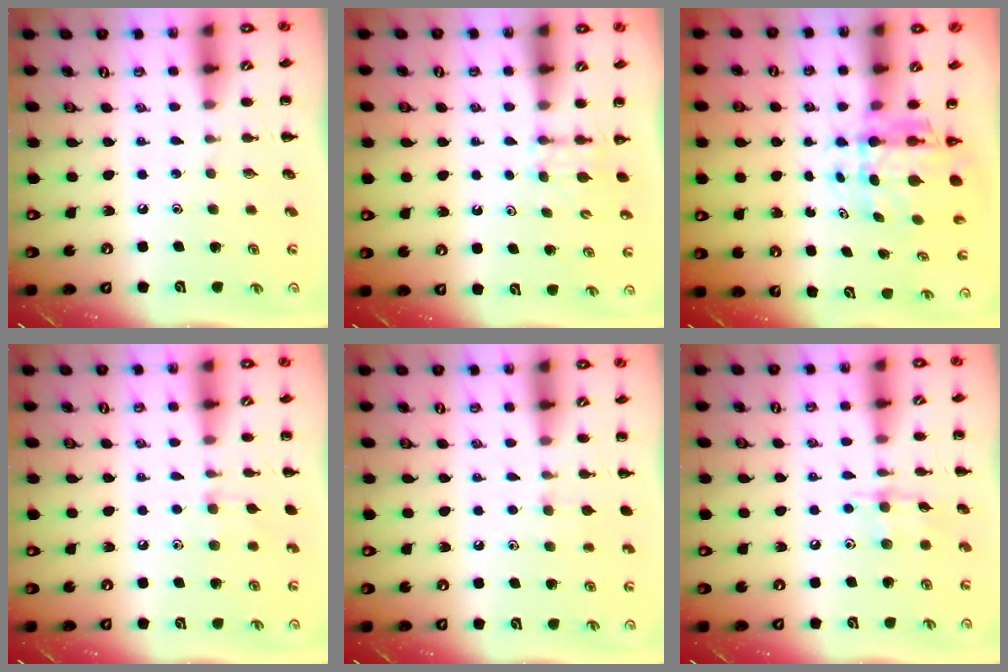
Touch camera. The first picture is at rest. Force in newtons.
{"total": 2.7, "press": 2.5, "slide": 1.1}
{"total": 6.7, "press": 6.5, "slide": 1.9}
{"total": 6.5, "press": 6.2, "slide": 2.0}
{"total": 5.7, "press": 5.5, "slide": 1.8}
{"total": 7.4, "press": 7.3, "slide": 0.6}